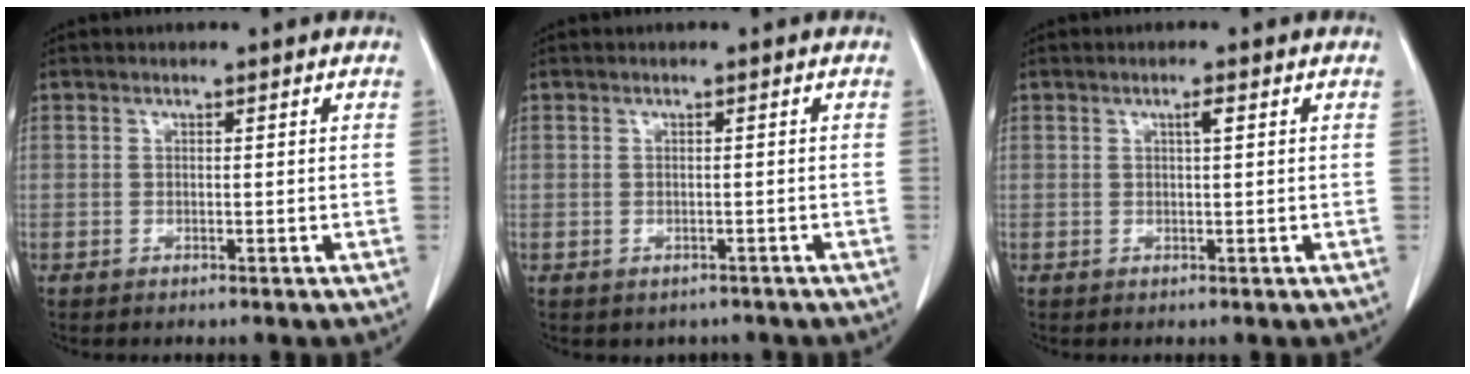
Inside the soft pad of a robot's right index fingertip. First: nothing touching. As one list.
[{"total": 1.7, "force": [-1.2, 1.2, 0.2], "torque": [-0.005, 0.003, -0.012]}, {"total": 1.2, "force": [0.5, -0.1, 1.1], "torque": [-0.021, 0.002, 0.007]}]